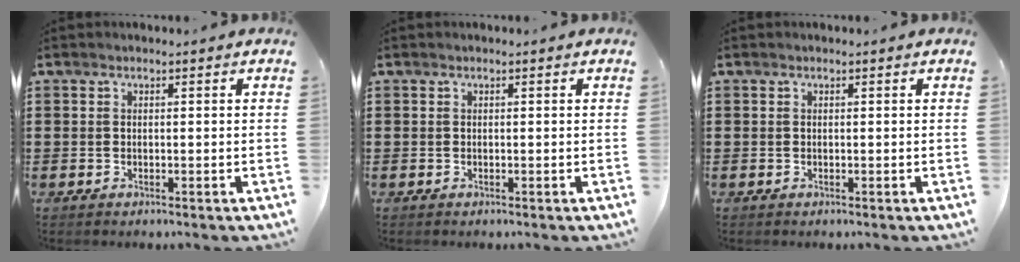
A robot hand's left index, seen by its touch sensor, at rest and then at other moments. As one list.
[{"total": 0.0}, {"total": 0.0}]